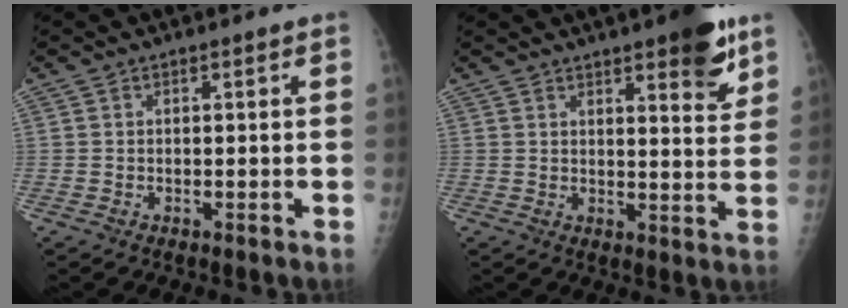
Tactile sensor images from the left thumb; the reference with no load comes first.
{"total": 9.9, "force": [6.0, 2.8, 7.4], "torque": [-0.073, -0.030, 0.075]}